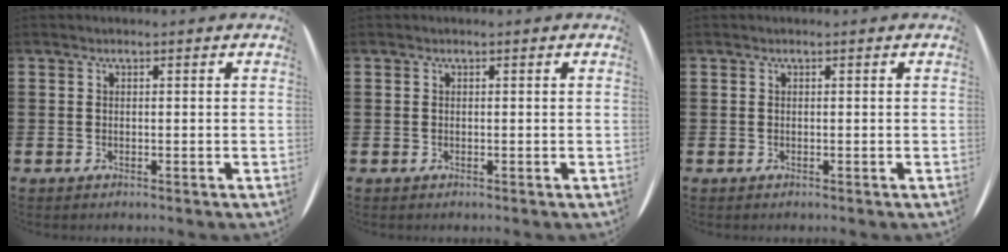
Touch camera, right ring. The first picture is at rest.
{"total": 0.0}
{"total": 0.0}